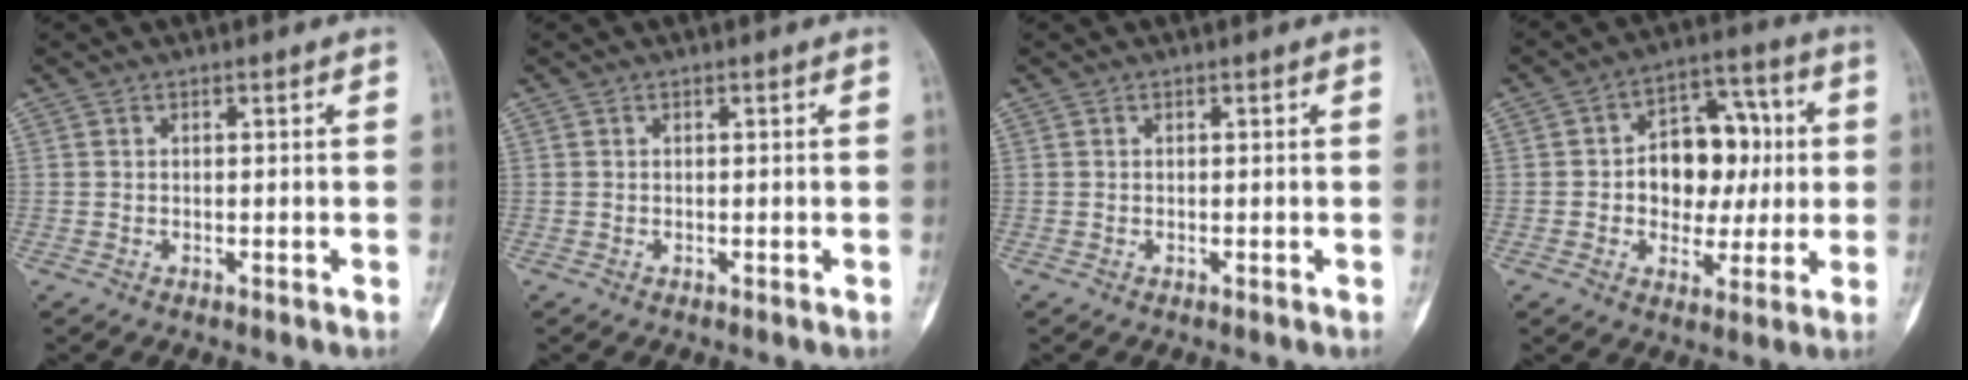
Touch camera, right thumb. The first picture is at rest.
{"total": 0.0}
{"total": 0.0}
{"total": 14.1, "force": [0.7, 10.0, 9.9], "torque": [-0.087, 0.029, 0.010]}